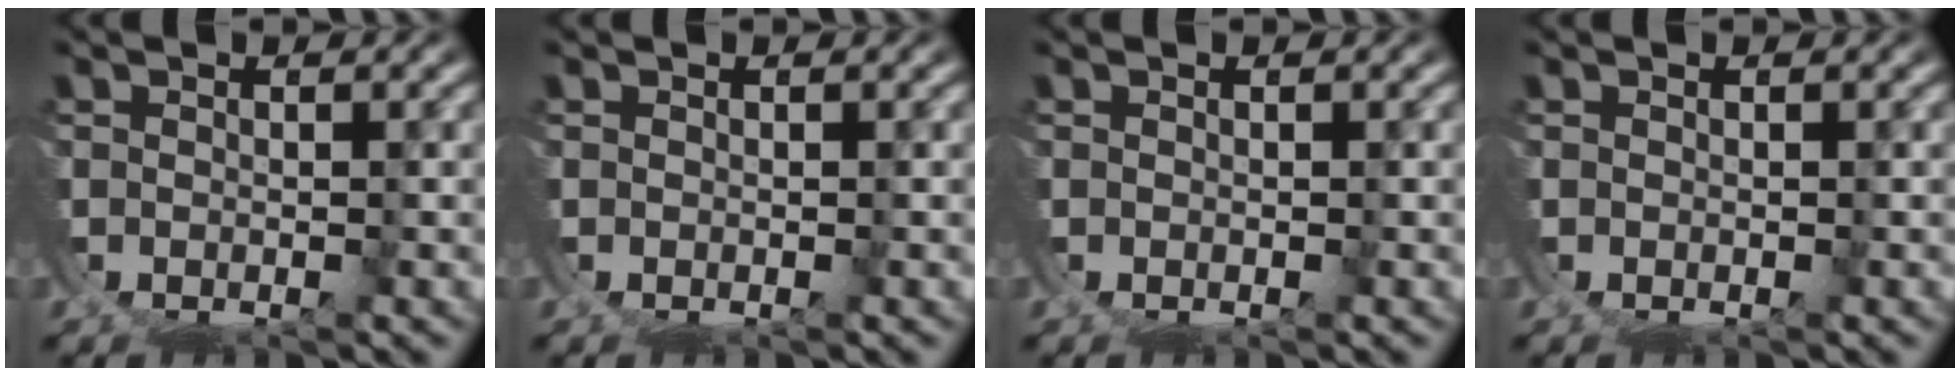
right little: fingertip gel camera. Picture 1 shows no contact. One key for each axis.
{"total": 0.0}
{"total": 0.0}
{"total": 0.0}